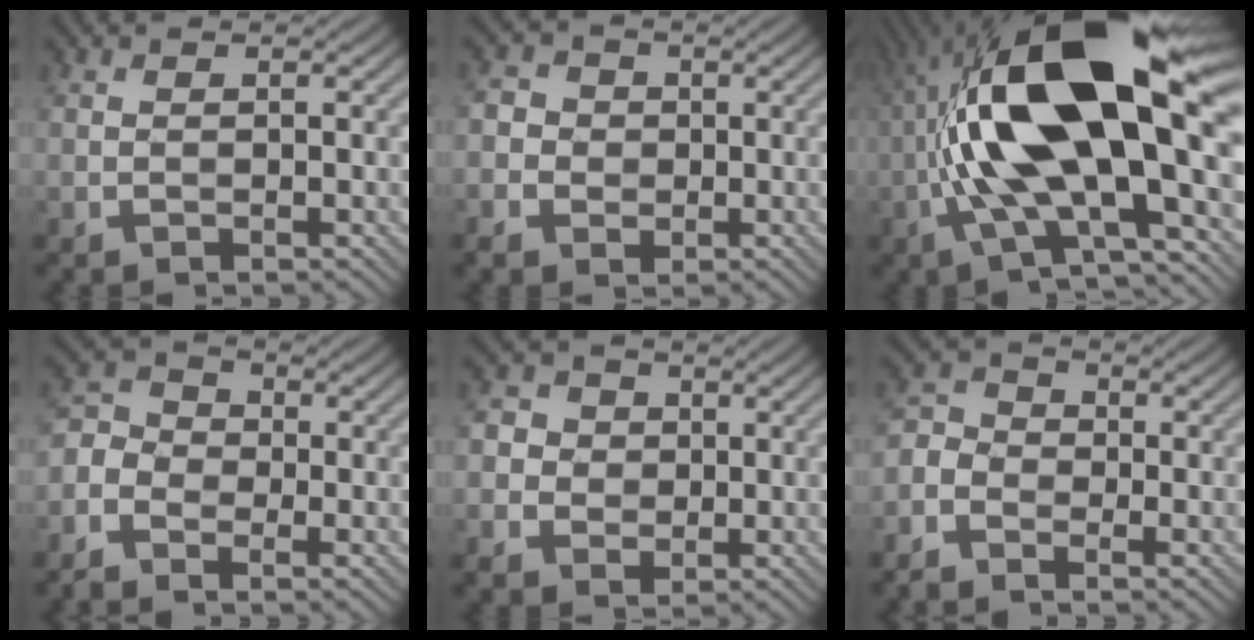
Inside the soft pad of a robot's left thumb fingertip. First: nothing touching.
{"total": 4.1, "force": [-0.6, 3.9, 1.3], "torque": [-0.043, 0.000, -0.018]}
{"total": 19.3, "force": [1.0, 7.0, 18.0], "torque": [-0.334, 0.030, 0.004]}
{"total": 4.9, "force": [-2.8, 3.4, 2.2], "torque": [-0.068, -0.001, -0.068]}
{"total": 4.5, "force": [0.1, 4.3, 1.4], "torque": [-0.052, 0.007, -0.008]}
{"total": 3.9, "force": [-2.6, 2.5, 1.6], "torque": [-0.053, 0.001, -0.063]}